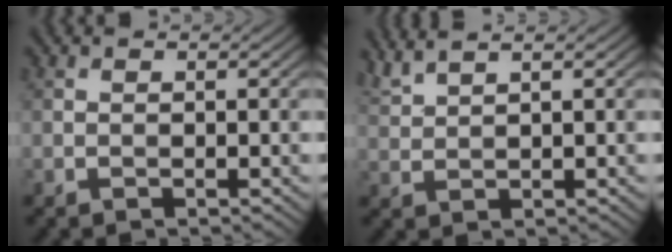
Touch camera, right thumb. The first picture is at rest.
{"total": 3.2, "force": [2.7, 0.4, 1.7], "torque": [-0.035, 0.011, 0.058]}